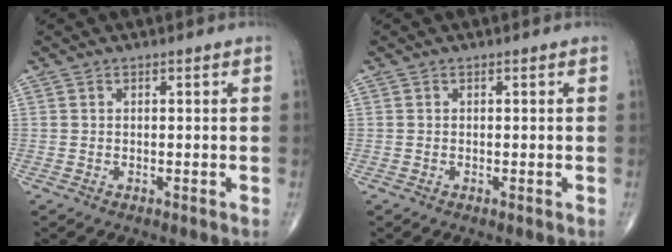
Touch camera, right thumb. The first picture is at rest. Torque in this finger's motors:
{"motor_torque": [1.94, 1.67, -0.05, -0.10, -0.02]}